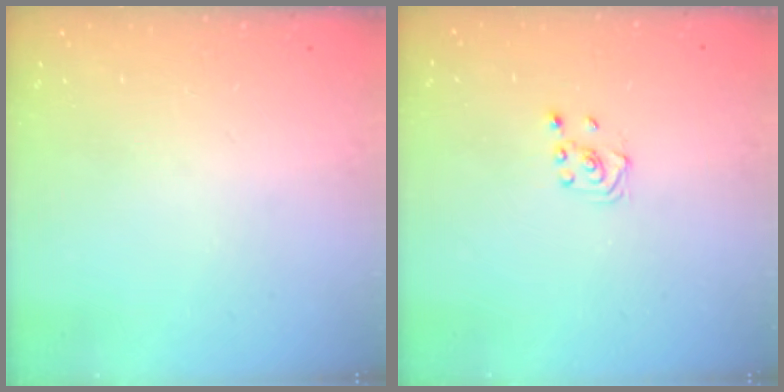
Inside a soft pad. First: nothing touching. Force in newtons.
{"total": 1.9, "press": 1.8, "slide": 0.6}